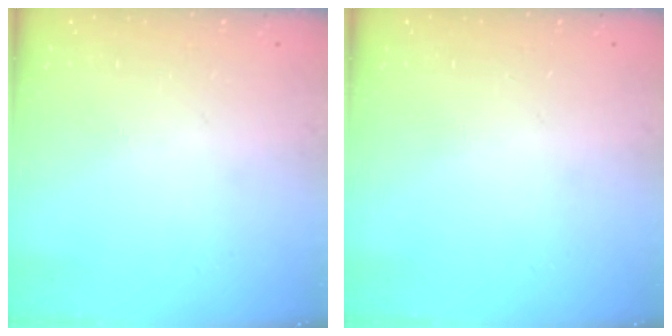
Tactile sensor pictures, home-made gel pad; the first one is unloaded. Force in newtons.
{"total": 0.0}